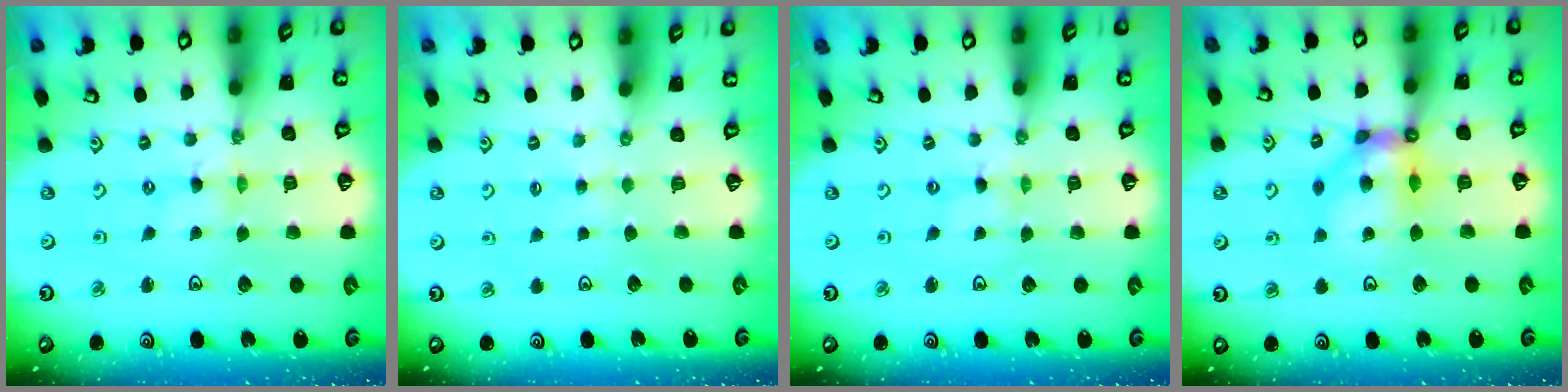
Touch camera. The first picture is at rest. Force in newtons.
{"total": 2.7, "press": 2.7, "slide": 0.4}
{"total": 0.0}
{"total": 10.1, "press": 10.0, "slide": 1.7}